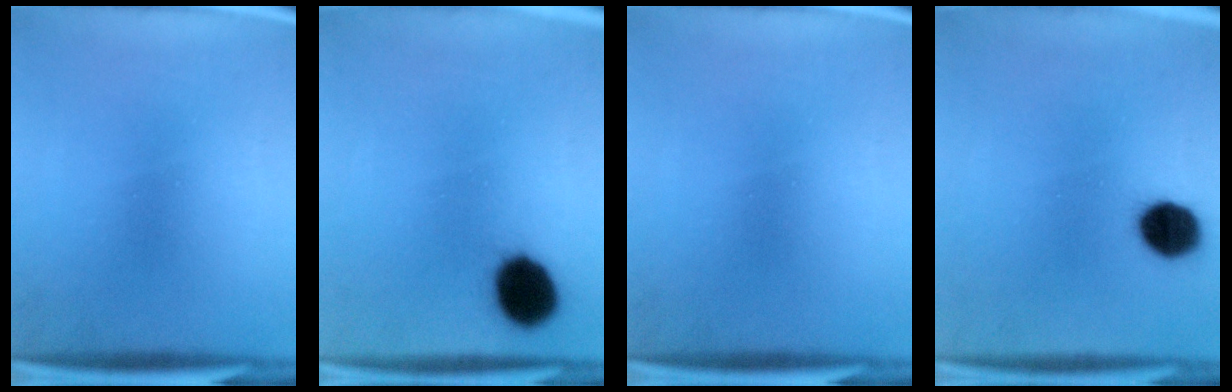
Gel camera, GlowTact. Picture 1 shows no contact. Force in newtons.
{"total": 10.7}
{"total": 0.0}
{"total": 8.6}